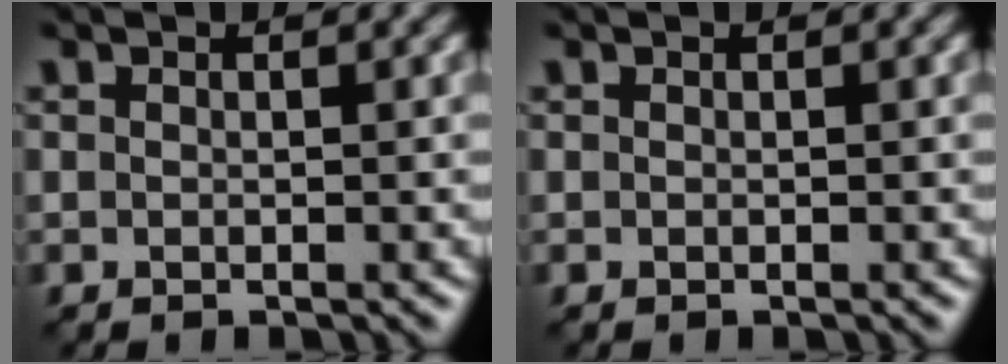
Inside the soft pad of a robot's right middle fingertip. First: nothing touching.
{"total": 0.0}